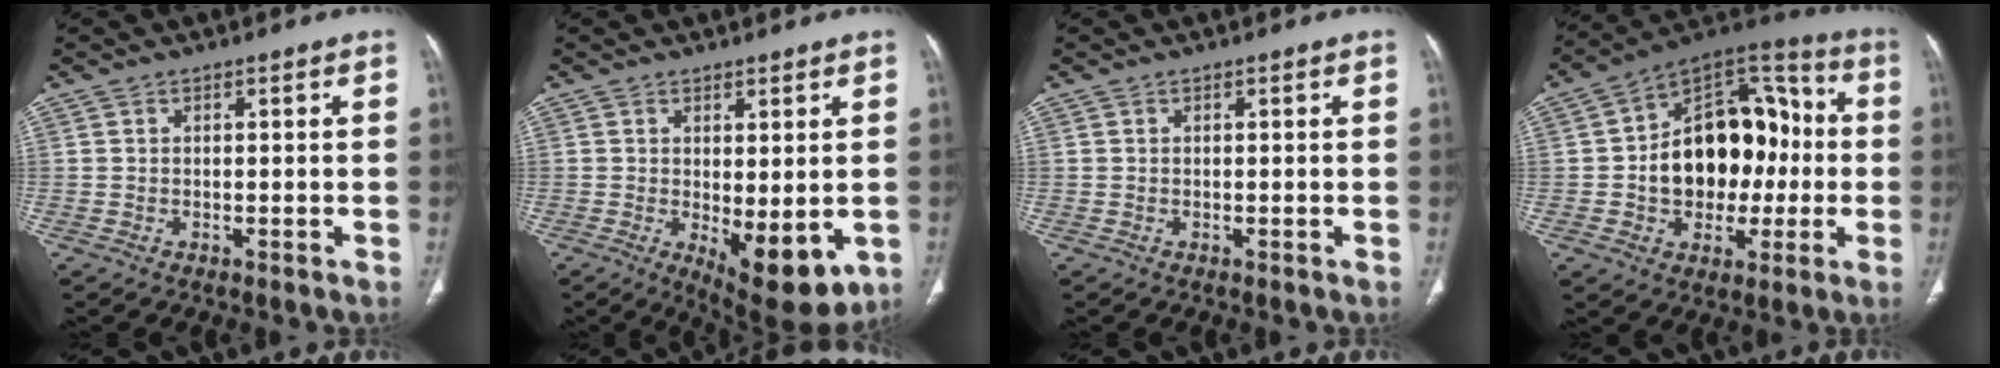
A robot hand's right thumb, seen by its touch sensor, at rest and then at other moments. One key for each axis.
{"total": 10.3, "fx": -2.0, "fy": 4.2, "fz": 9.2, "tx": -0.116, "ty": -0.024, "tz": -0.012}
{"total": 0.0}
{"total": 21.6, "fx": -0.9, "fy": 14.7, "fz": 15.8, "tx": -0.192, "ty": 0.043, "tz": -0.009}